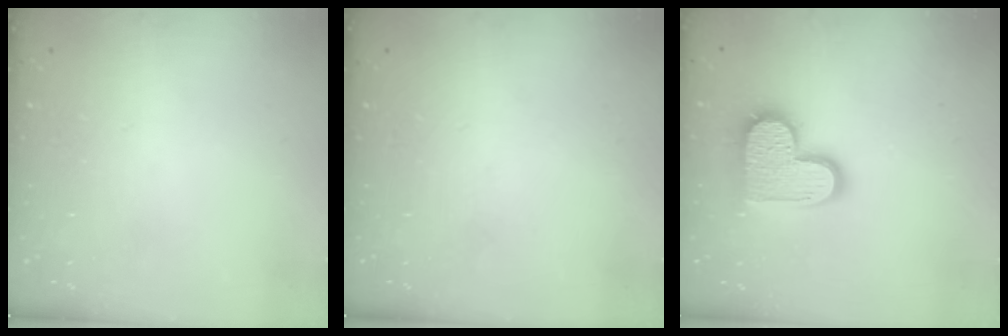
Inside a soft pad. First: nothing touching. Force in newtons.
{"total": 0.0}
{"total": 13.8, "press": 13.8, "slide": 0.6}